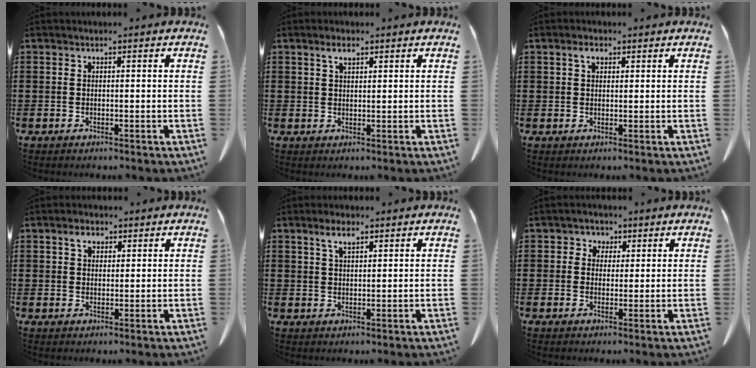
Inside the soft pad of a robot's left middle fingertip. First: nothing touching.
{"total": 2.4, "force": [1.4, 0.9, 1.8], "torque": [-0.032, -0.001, 0.025]}
{"total": 2.1, "force": [1.1, 1.1, 1.4], "torque": [-0.025, 0.000, 0.019]}
{"total": 2.7, "force": [1.7, 1.5, 1.4], "torque": [-0.026, 0.001, 0.030]}
{"total": 3.3, "force": [2.1, 0.9, 2.4], "torque": [-0.053, 0.004, 0.037]}
{"total": 2.2, "force": [1.1, 1.9, 0.2], "torque": [-0.016, 0.010, 0.018]}